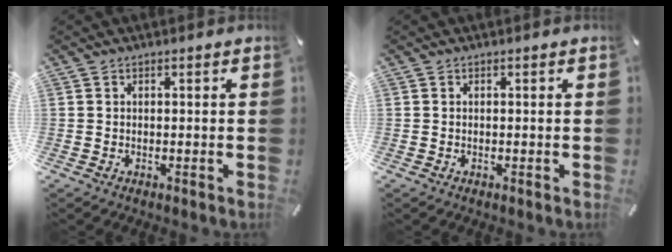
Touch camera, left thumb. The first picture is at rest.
{"total": 0.0}